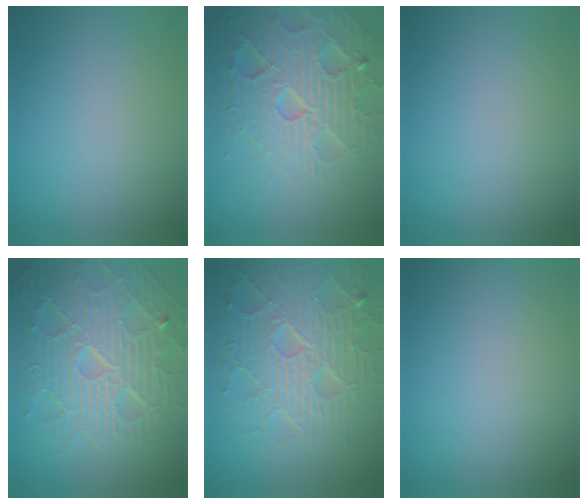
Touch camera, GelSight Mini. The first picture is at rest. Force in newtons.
{"total": 7.4, "press": 7.2, "slide": 1.4}
{"total": 0.0}
{"total": 10.3, "press": 6.6, "slide": 7.9}
{"total": 8.7, "press": 6.2, "slide": 6.1}
{"total": 0.0}